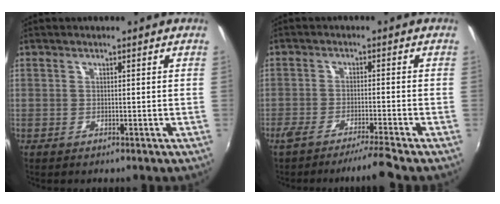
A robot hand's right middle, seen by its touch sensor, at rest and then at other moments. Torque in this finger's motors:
{"motor_torque": [-0.01, 0.02, 0.09, 0.07]}